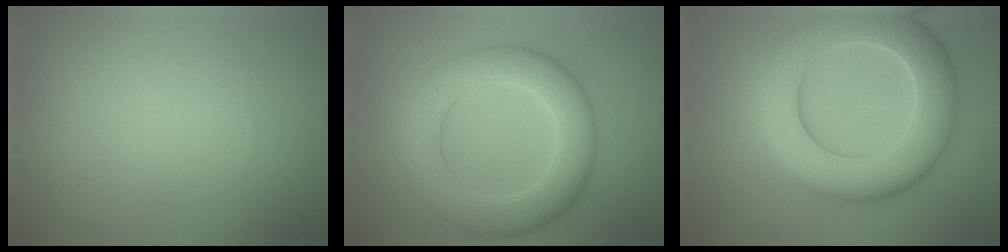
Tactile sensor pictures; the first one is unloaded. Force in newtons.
{"total": 7.5, "press": 7.5, "slide": 0.2}
{"total": 10.3, "press": 10.3, "slide": 0.4}